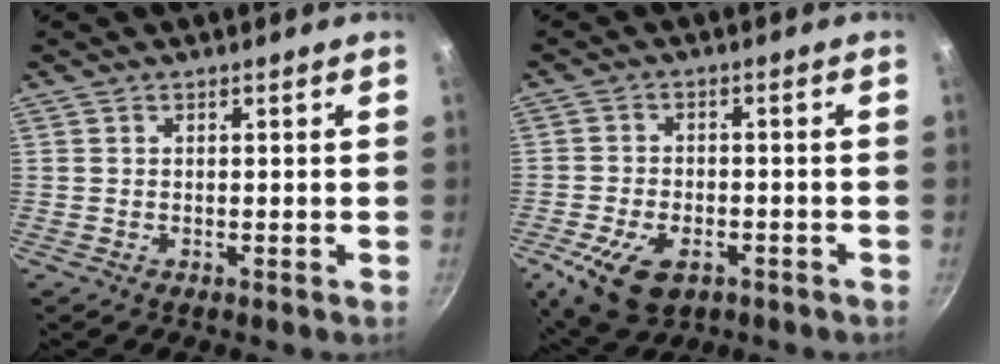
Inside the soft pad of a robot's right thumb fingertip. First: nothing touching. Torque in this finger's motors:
{"motor_torque": [0.37, -0.06, -0.27, -0.25, 0.08]}